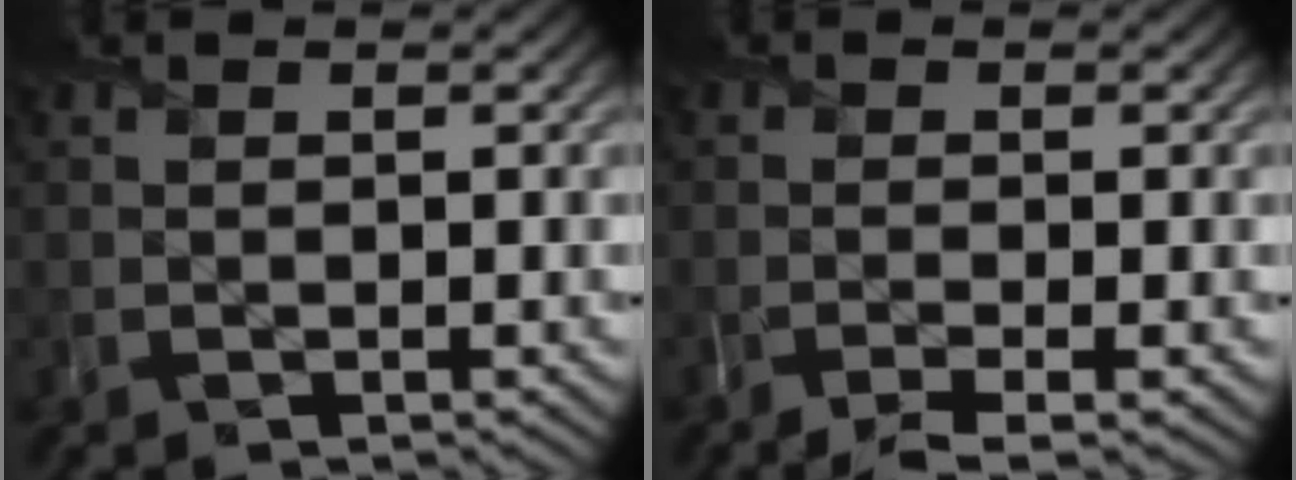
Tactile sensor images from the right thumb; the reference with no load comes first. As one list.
[{"total": 2.4, "force": [-1.7, 0.3, 1.7], "torque": [-0.022, -0.002, -0.044]}]